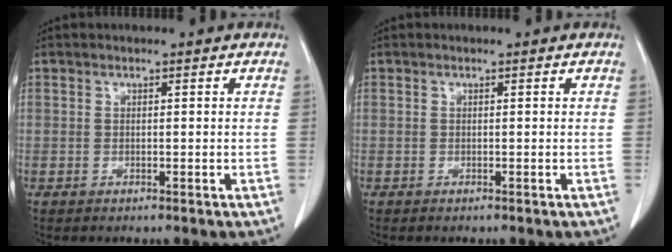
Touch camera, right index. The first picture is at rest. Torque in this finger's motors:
{"motor_torque": [0.02, 0.01, 0.04, 0.02]}